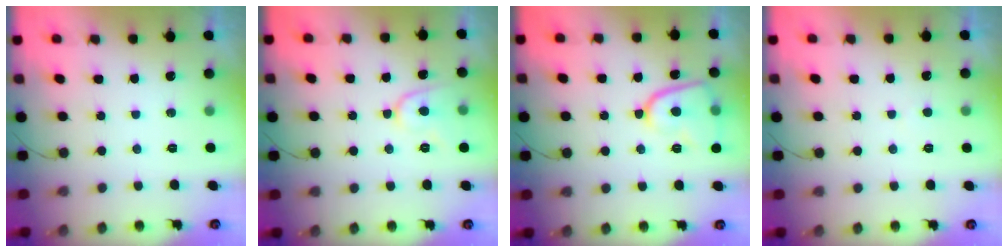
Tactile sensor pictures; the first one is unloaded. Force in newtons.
{"total": 7.7, "press": 7.7, "slide": 0.7}
{"total": 11.0, "press": 10.9, "slide": 1.5}
{"total": 1.9, "press": 1.9, "slide": 0.3}